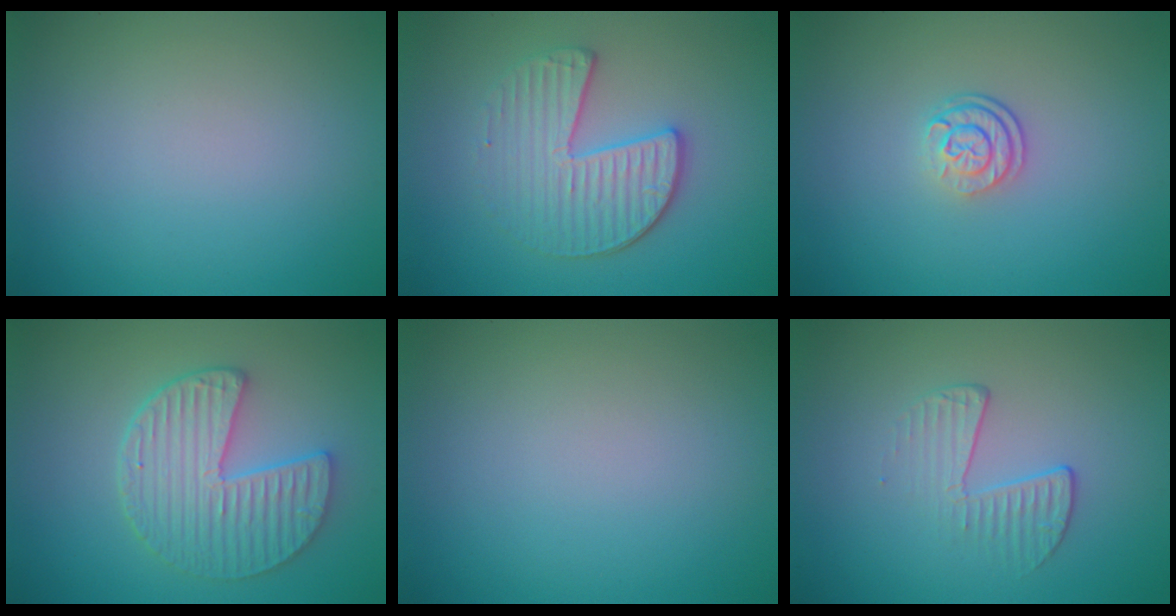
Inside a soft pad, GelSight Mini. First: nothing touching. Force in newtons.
{"total": 3.8, "press": 3.4, "slide": 1.7}
{"total": 2.6, "press": 1.9, "slide": 1.8}
{"total": 4.9, "press": 4.2, "slide": 2.5}
{"total": 0.0}
{"total": 2.1, "press": 1.0, "slide": 1.8}